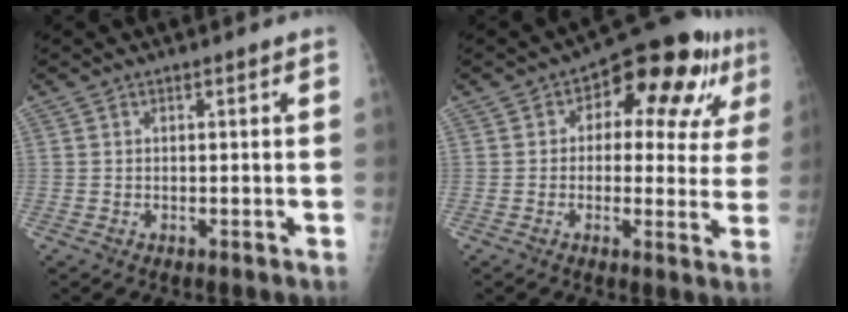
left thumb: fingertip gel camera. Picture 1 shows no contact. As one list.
[{"total": 15.5, "force": [5.5, 8.1, 12.0], "torque": [-0.106, 0.017, 0.063]}]